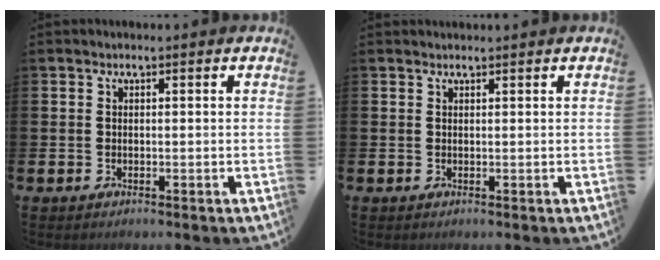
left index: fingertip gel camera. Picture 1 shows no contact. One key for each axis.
{"total": 0.7, "fx": 0.7, "fy": -0.1, "fz": -0.1, "tx": 0.015, "ty": -0.007, "tz": 0.010}